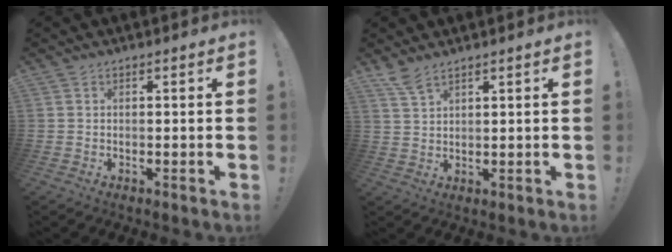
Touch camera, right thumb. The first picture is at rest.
{"total": 4.7, "force": [3.8, 1.1, 2.6], "torque": [-0.057, -0.019, 0.071]}